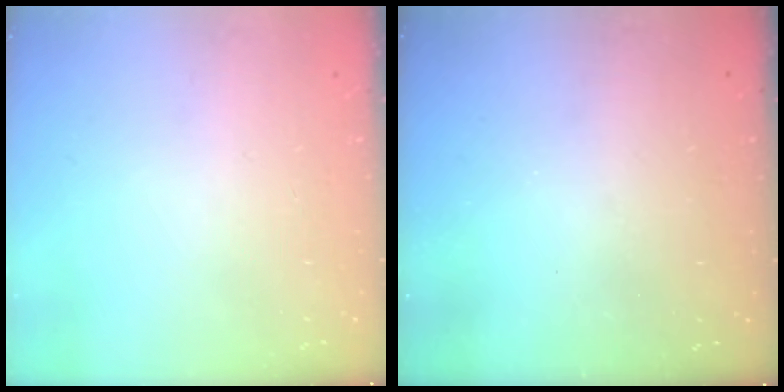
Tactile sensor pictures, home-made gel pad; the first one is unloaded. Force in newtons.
{"total": 2.9, "press": 2.9, "slide": 0.3}